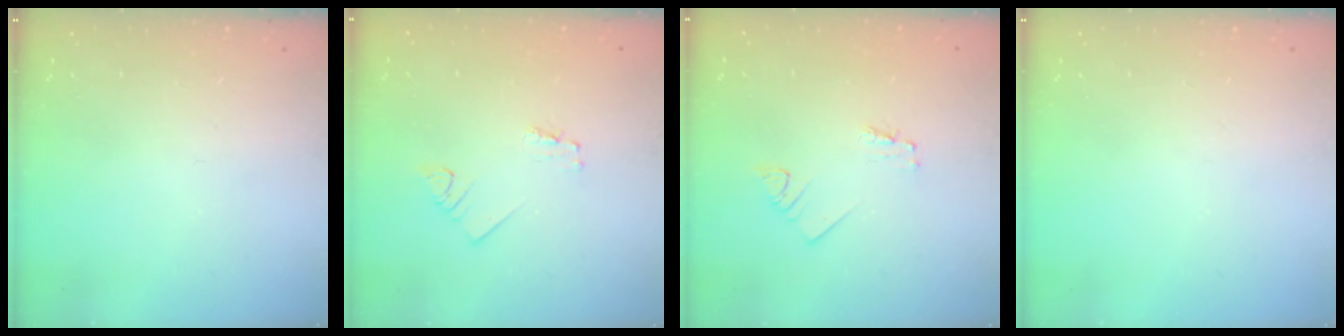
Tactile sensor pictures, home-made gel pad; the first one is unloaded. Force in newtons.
{"total": 1.6, "press": 1.6, "slide": 0.1}
{"total": 1.2, "press": 1.2, "slide": 0.1}
{"total": 0.0}